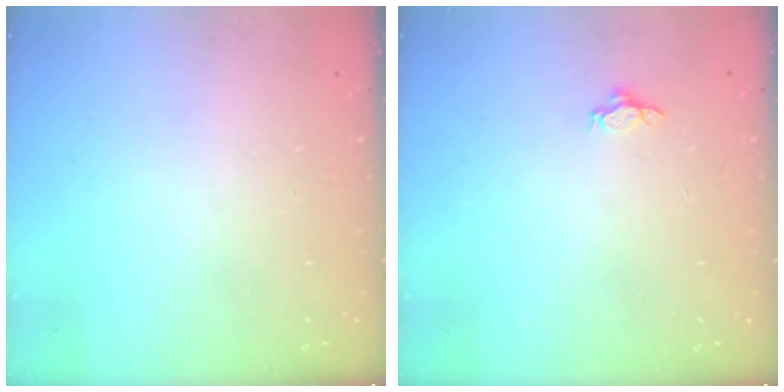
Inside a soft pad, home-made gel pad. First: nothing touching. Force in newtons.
{"total": 2.7, "press": 2.6, "slide": 1.0}